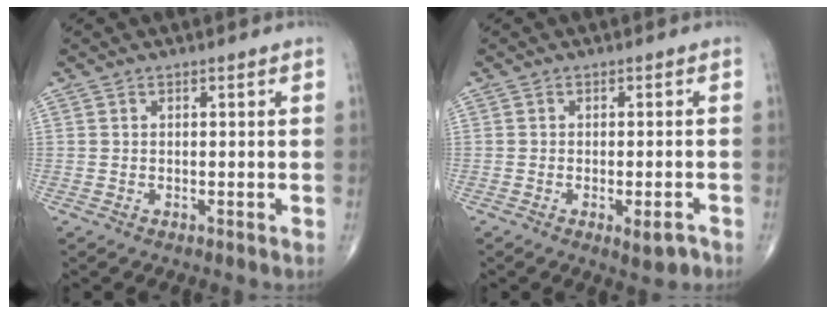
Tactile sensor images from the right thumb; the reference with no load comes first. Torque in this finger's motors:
{"motor_torque": [-0.14, 0.12, -0.08, -0.09, 0.00]}